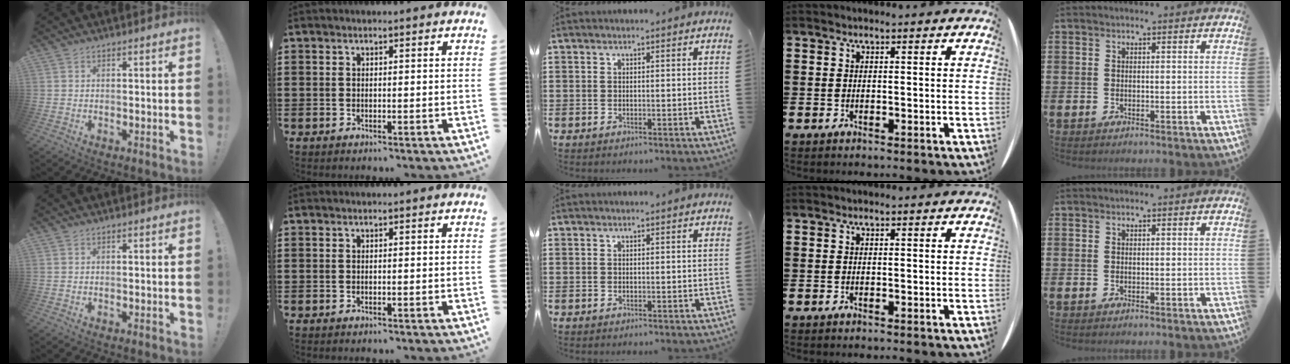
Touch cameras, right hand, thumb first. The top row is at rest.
{}